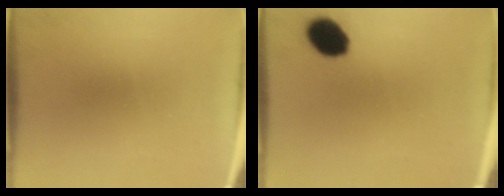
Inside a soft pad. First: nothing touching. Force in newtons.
{"total": 8.7}